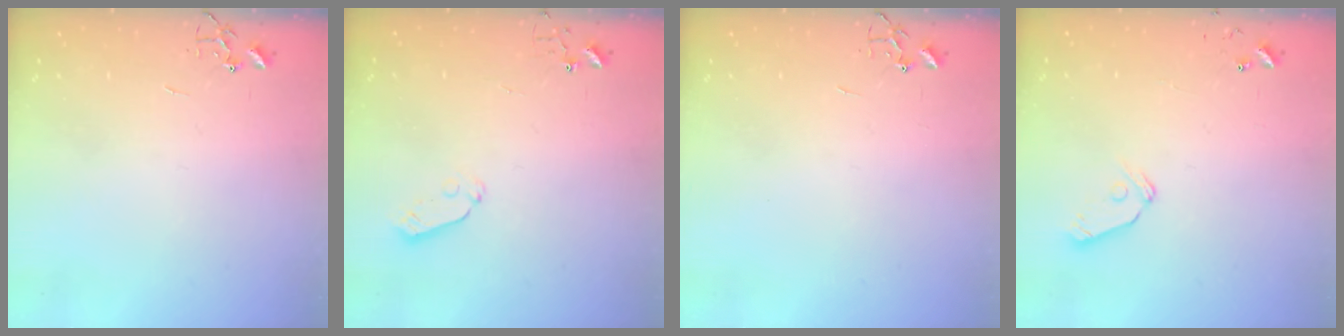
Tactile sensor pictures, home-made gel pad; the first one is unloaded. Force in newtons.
{"total": 5.0, "press": 5.0, "slide": 0.4}
{"total": 0.0}
{"total": 7.1, "press": 7.1, "slide": 0.5}